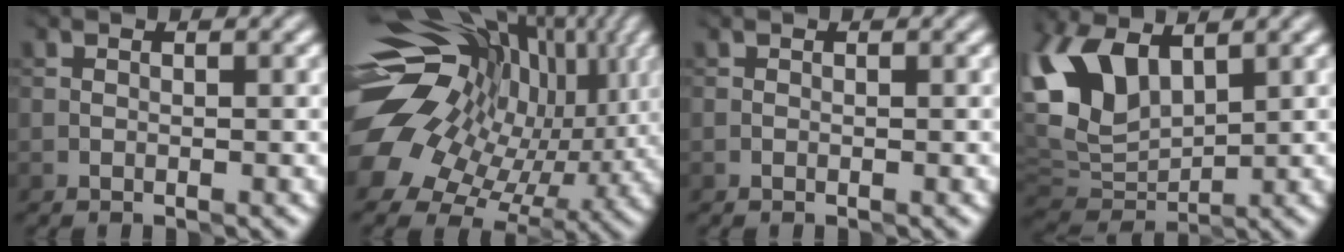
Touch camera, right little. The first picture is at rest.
{"total": 16.3, "force": [3.7, 11.5, 10.9], "torque": [-0.182, 0.024, 0.085]}
{"total": 0.0}
{"total": 7.8, "force": [3.0, 4.7, 5.5], "torque": [-0.141, 0.004, 0.055]}